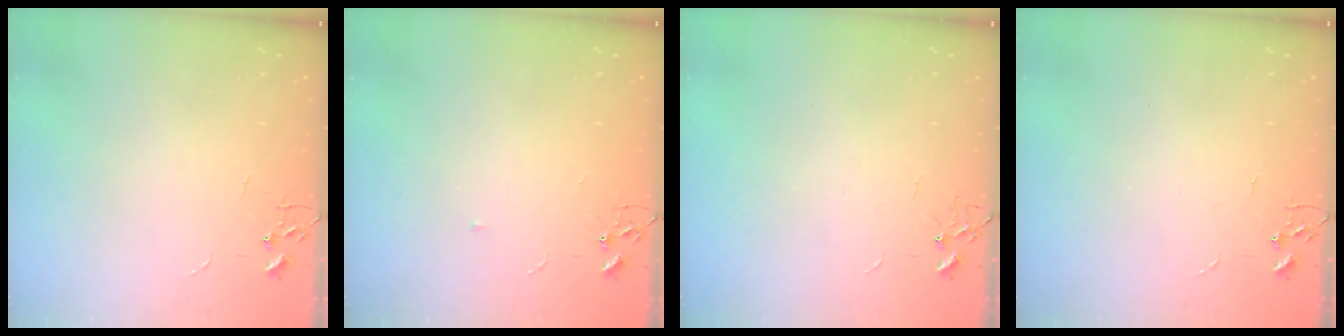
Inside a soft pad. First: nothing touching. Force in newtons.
{"total": 3.2, "press": 3.1, "slide": 0.8}
{"total": 0.0}
{"total": 0.0}